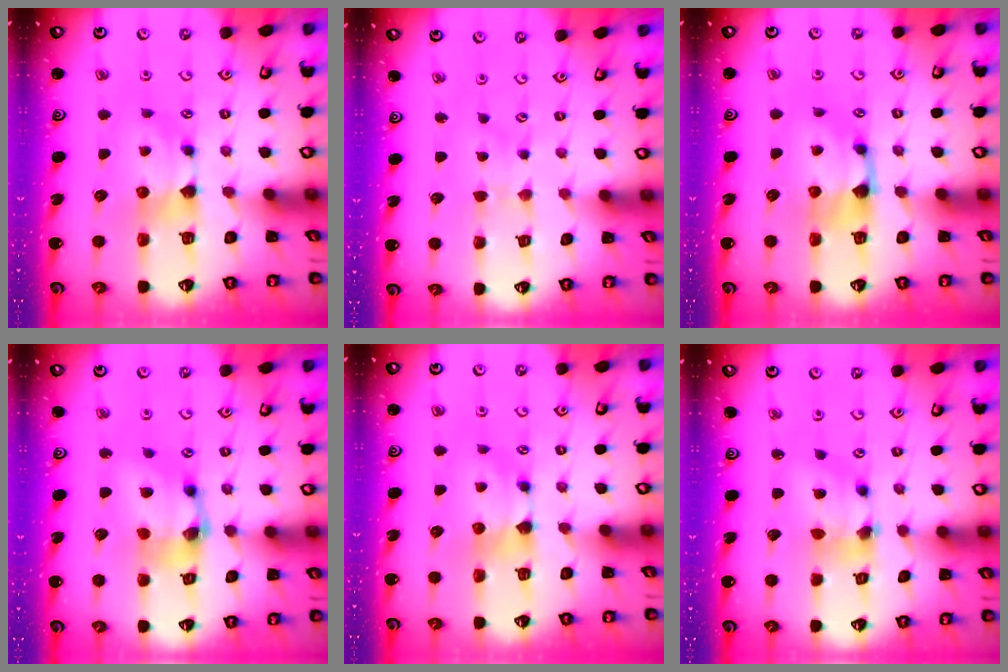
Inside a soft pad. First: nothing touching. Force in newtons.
{"total": 2.8, "press": 2.8, "slide": 0.2}
{"total": 1.5, "press": 0.7, "slide": 1.4}
{"total": 6.6, "press": 6.2, "slide": 2.3}
{"total": 0.0}
{"total": 4.3, "press": 3.9, "slide": 1.7}